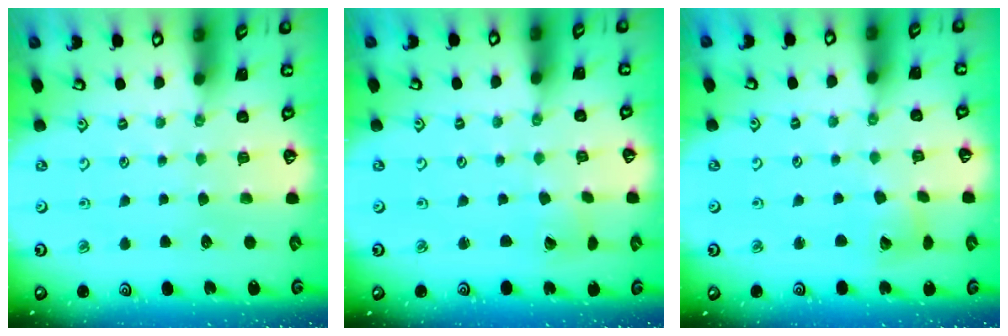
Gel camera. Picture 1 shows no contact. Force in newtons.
{"total": 1.9, "press": 1.9, "slide": 0.2}
{"total": 6.1, "press": 6.0, "slide": 0.7}